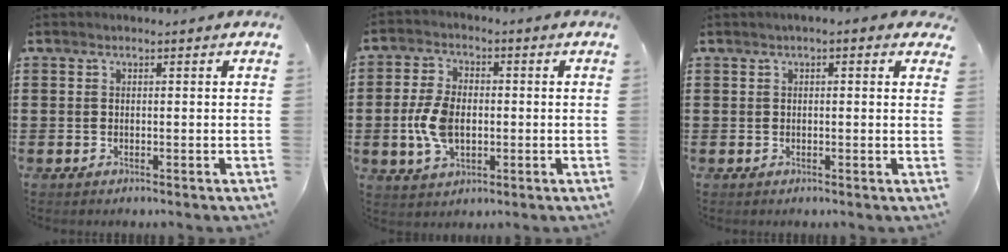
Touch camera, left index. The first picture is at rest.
{"total": 7.4, "force": [-0.8, 4.6, 5.8], "torque": [-0.140, 0.003, -0.022]}
{"total": 1.1, "force": [0.2, 0.5, 1.0], "torque": [-0.020, 0.004, 0.002]}